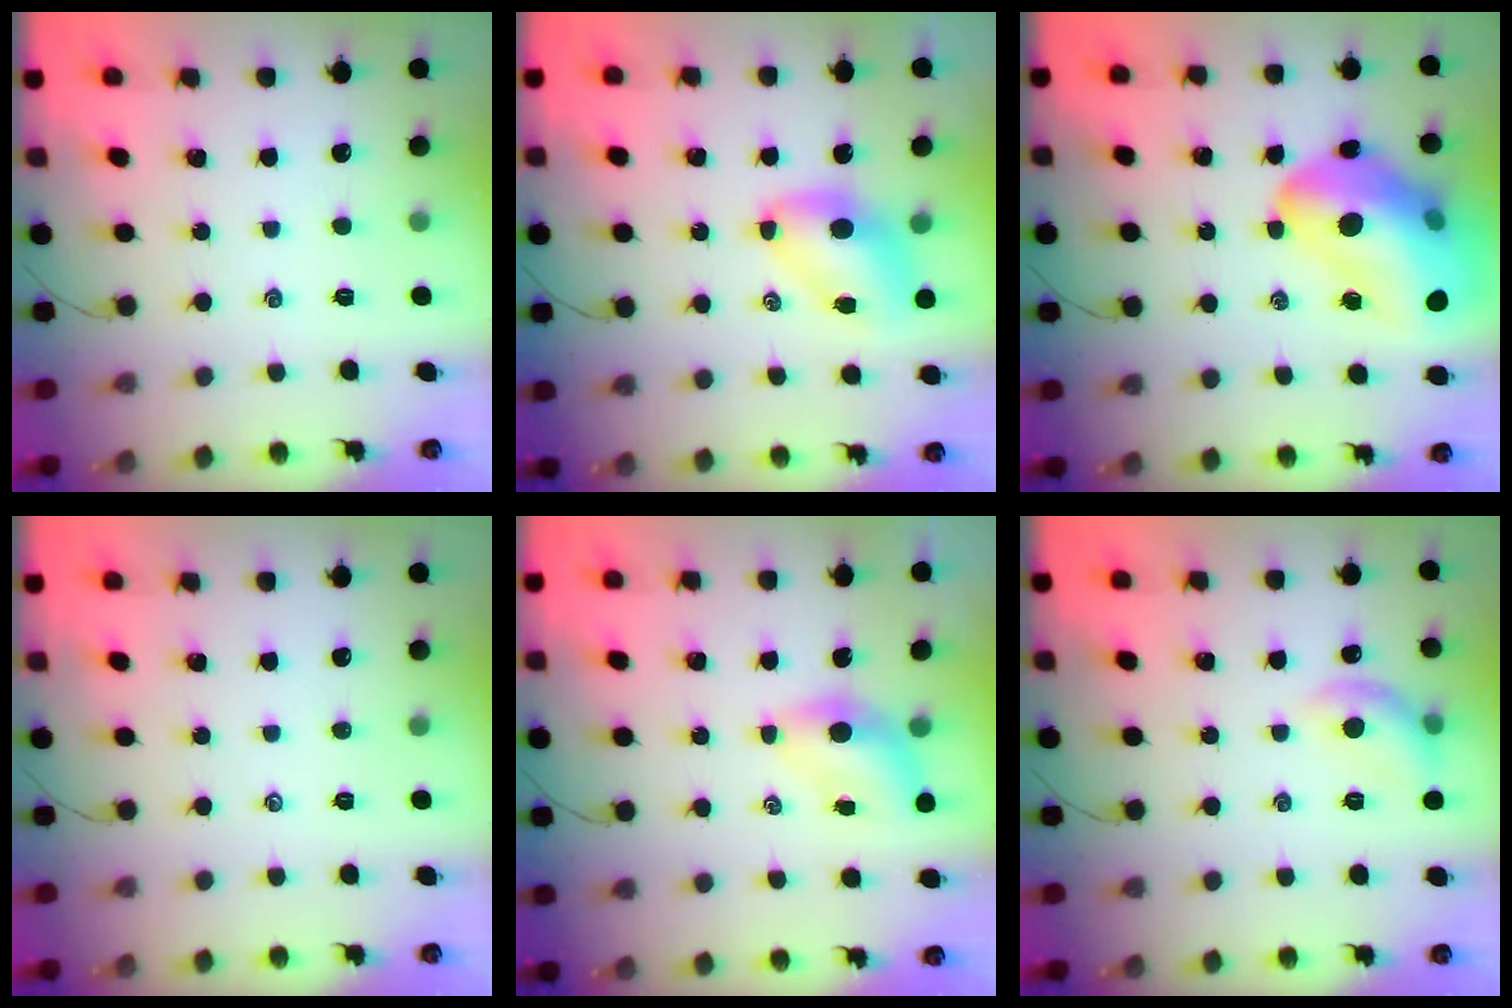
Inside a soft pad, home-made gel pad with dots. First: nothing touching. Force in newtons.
{"total": 6.9, "press": 6.8, "slide": 1.2}
{"total": 26.0, "press": 25.3, "slide": 5.6}
{"total": 0.0}
{"total": 5.1, "press": 4.9, "slide": 1.4}
{"total": 8.5, "press": 8.4, "slide": 0.7}